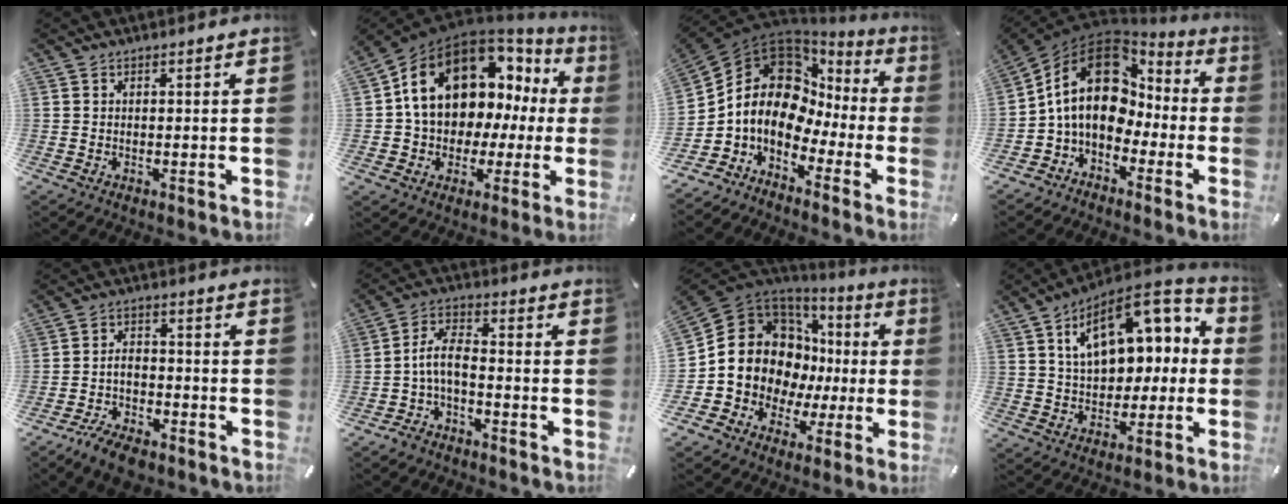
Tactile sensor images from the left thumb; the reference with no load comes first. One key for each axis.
{"total": 15.7, "fx": 6.2, "fy": 11.6, "fz": 8.5, "tx": -0.141, "ty": -0.044, "tz": 0.111}
{"total": 12.9, "fx": 1.8, "fy": 10.3, "fz": 7.6, "tx": -0.168, "ty": -0.032, "tz": 0.023}
{"total": 17.5, "fx": 1.3, "fy": 13.5, "fz": 11.1, "tx": -0.218, "ty": 0.007, "tz": 0.023}
{"total": 6.8, "fx": -4.9, "fy": 3.1, "fz": 3.5, "tx": -0.073, "ty": 0.026, "tz": -0.095}
{"total": 6.6, "fx": -2.3, "fy": 3.5, "fz": 5.1, "tx": -0.115, "ty": 0.002, "tz": -0.048}
{"total": 14.8, "fx": 1.8, "fy": 13.3, "fz": 6.4, "tx": -0.114, "ty": -0.032, "tz": 0.050}
{"total": 17.4, "fx": 5.8, "fy": 11.3, "fz": 11.9, "tx": -0.175, "ty": -0.021, "tz": 0.106}